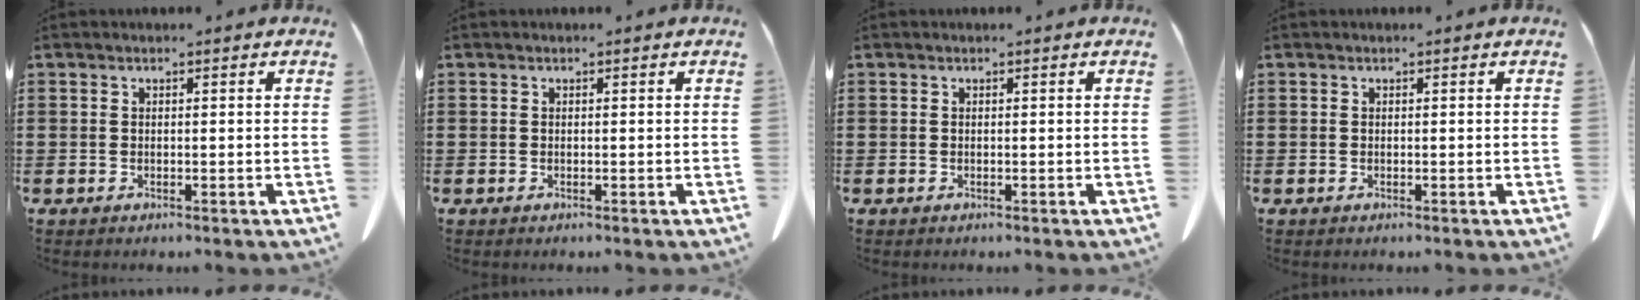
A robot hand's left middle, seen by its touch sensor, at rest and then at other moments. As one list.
[{"total": 0.0}, {"total": 0.0}, {"total": 0.0}]